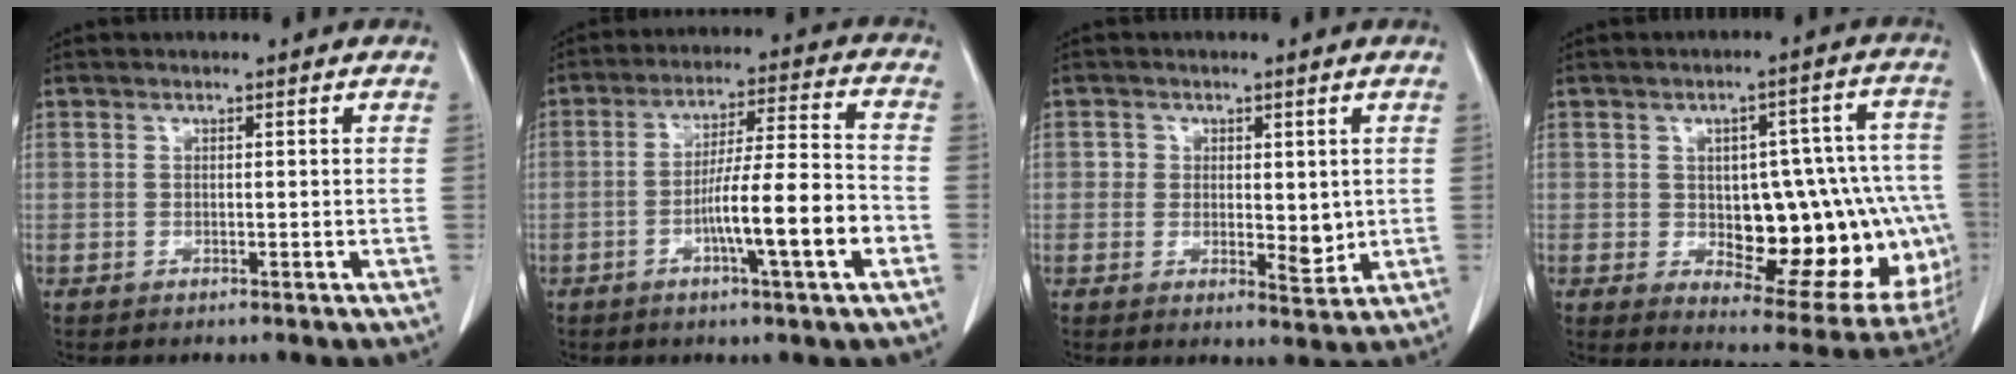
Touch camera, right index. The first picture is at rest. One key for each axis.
{"total": 12.0, "fx": -4.0, "fy": 0.2, "fz": 11.2, "tx": -0.186, "ty": 0.005, "tz": -0.068}
{"total": 4.7, "fx": 0.5, "fy": 3.2, "fz": 3.4, "tx": -0.035, "ty": -0.009, "tz": 0.009}
{"total": 21.8, "fx": -2.8, "fy": 9.2, "fz": 19.6, "tx": -0.165, "ty": 0.042, "tz": -0.003}